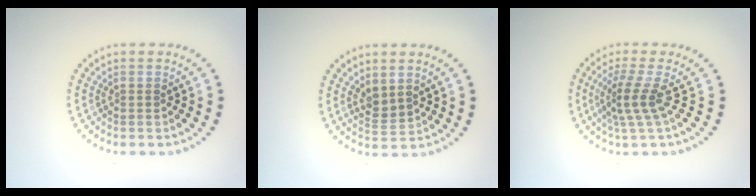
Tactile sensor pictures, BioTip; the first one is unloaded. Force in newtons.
{"total": 1.9, "press": 1.6, "slide": 1.0}
{"total": 2.8, "press": 1.9, "slide": 2.1}